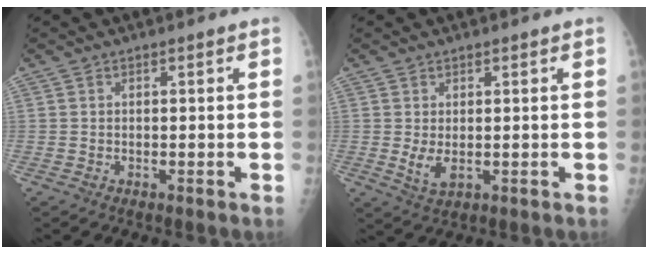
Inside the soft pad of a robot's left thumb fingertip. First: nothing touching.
{"total": 3.2, "force": [0.1, 1.8, 2.7], "torque": [-0.046, -0.010, 0.011]}